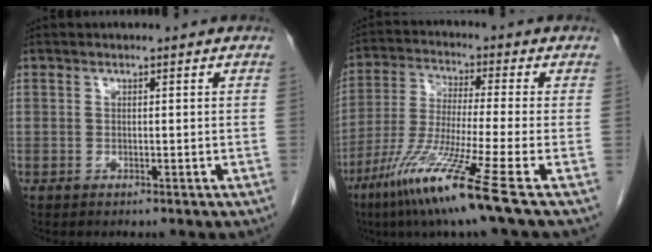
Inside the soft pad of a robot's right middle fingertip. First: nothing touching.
{"total": 13.4, "force": [-7.7, -1.8, 10.8], "torque": [-0.221, -0.051, -0.148]}